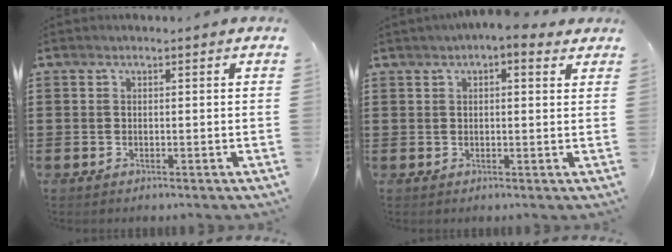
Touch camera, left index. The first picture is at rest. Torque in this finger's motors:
{"motor_torque": [2.14, 0.00, 0.93, 0.21]}